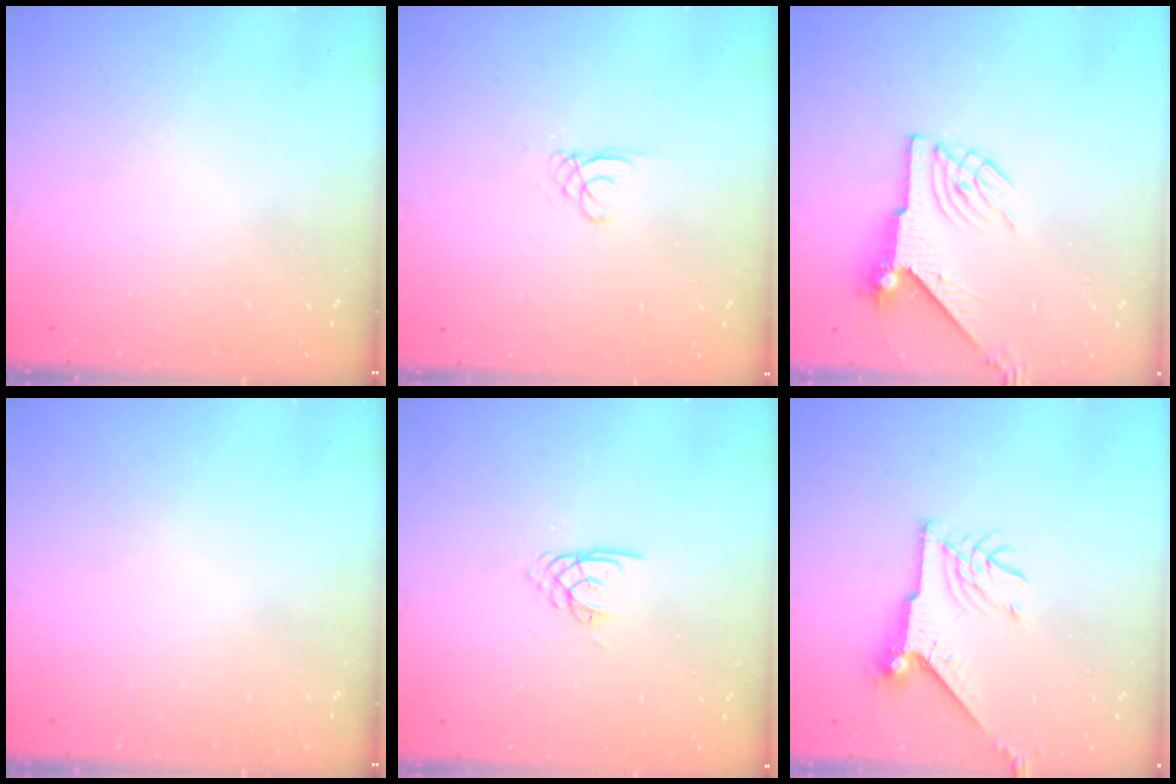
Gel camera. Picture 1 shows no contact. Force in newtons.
{"total": 0.6, "press": 0.6, "slide": 0.1}
{"total": 6.4, "press": 6.4, "slide": 0.7}
{"total": 0.0}
{"total": 1.9, "press": 1.9, "slide": 0.2}
{"total": 9.2, "press": 9.2, "slide": 0.2}